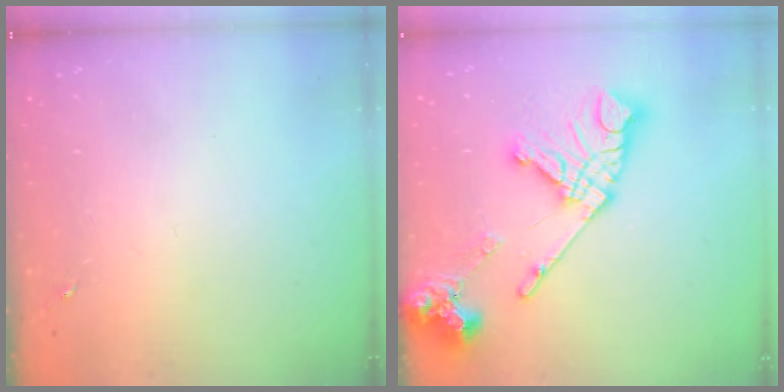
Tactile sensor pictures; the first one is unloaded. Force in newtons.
{"total": 20.4, "press": 20.3, "slide": 2.5}